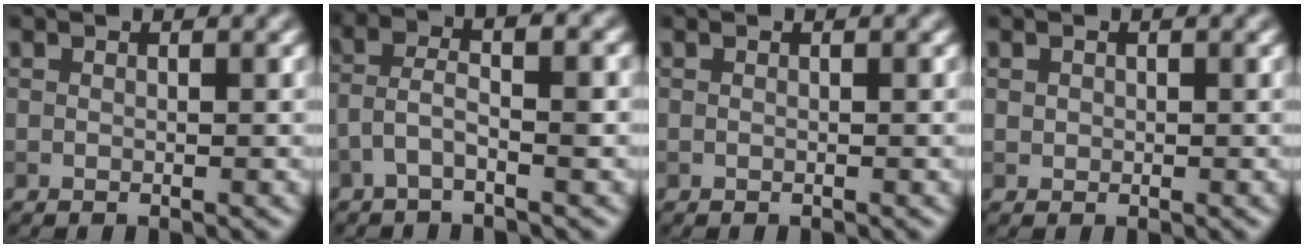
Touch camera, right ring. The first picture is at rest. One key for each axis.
{"total": 4.0, "fx": -0.9, "fy": 1.1, "fz": 3.7, "tx": -0.081, "ty": 0.020, "tz": -0.026}
{"total": 0.0}
{"total": 0.6, "fx": 0.1, "fy": 0.6, "fz": 0.1, "tx": 0.002, "ty": -0.002, "tz": 0.002}